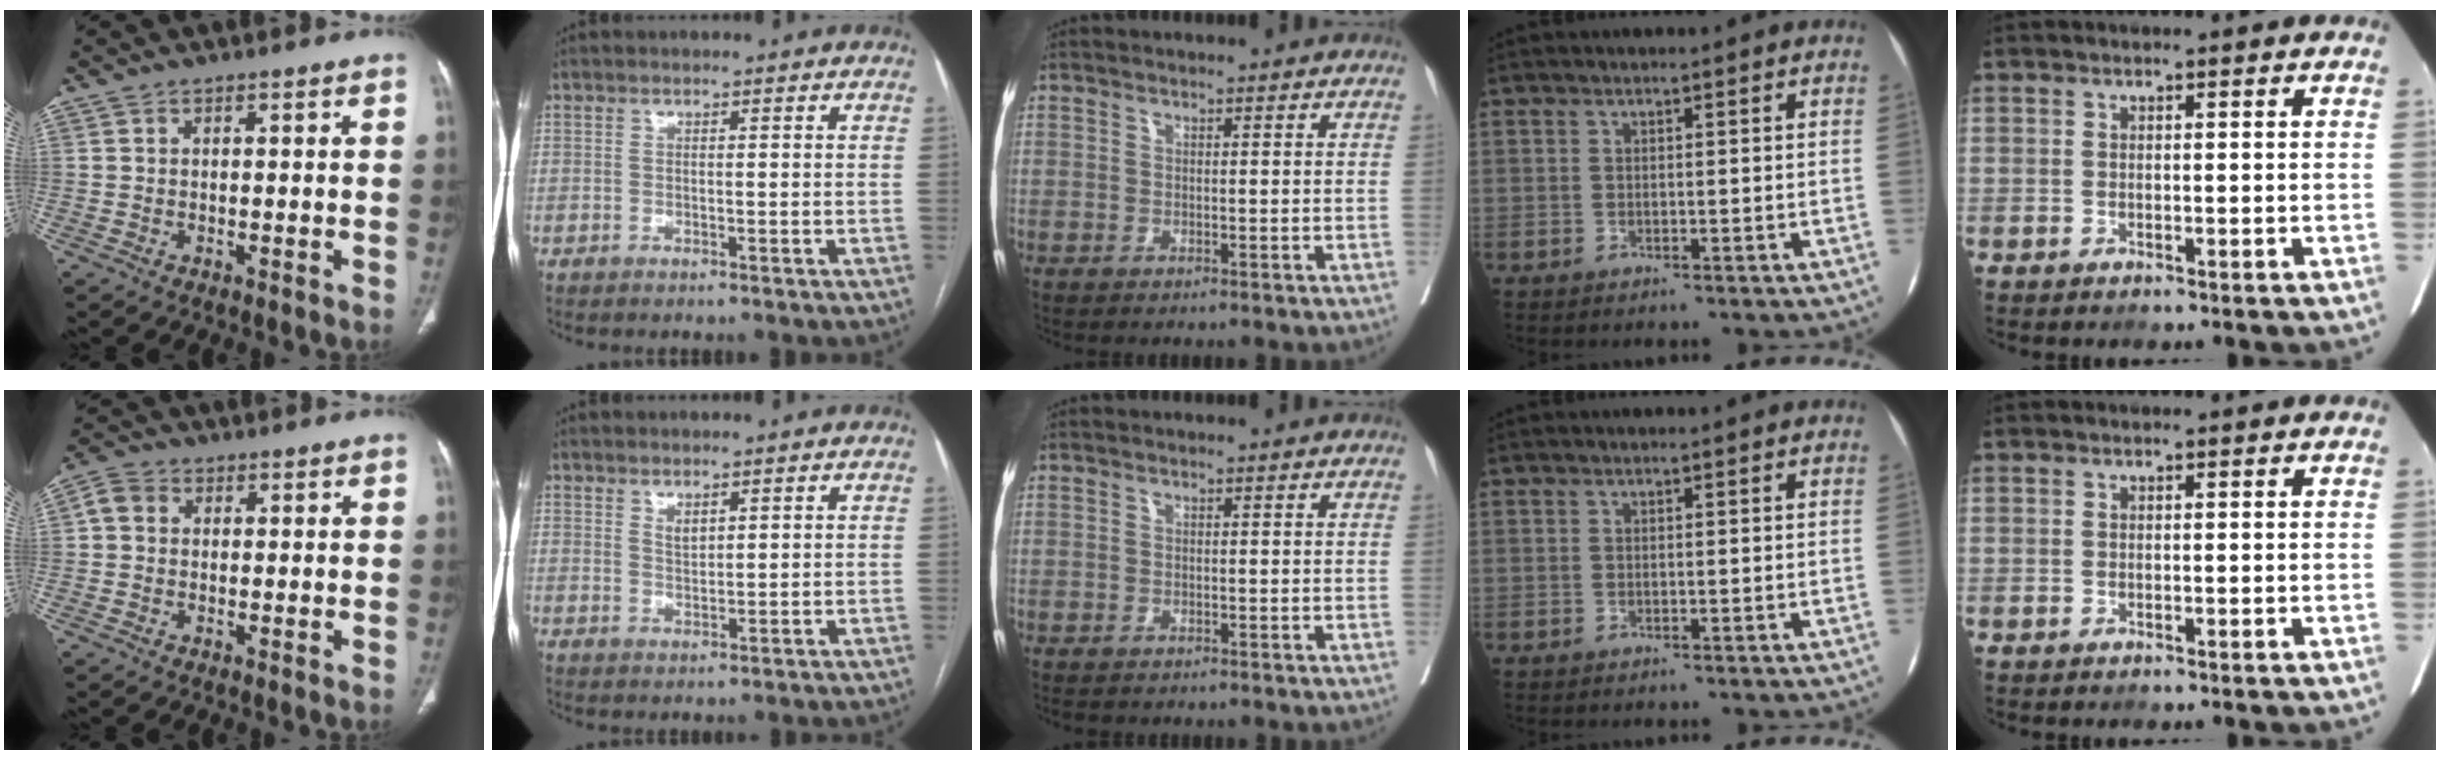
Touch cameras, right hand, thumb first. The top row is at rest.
{"thumb": {"total": 3.7, "force": [0.5, 3.2, 1.9], "torque": [-0.029, 0.011, 0.003]}, "index": {"total": 1.8, "force": [1.2, 0.8, 1.1], "torque": [-0.021, -0.004, 0.028]}, "middle": {"total": 1.0, "force": [-0.9, 0.4, 0.3], "torque": [-0.010, -0.003, -0.015]}}